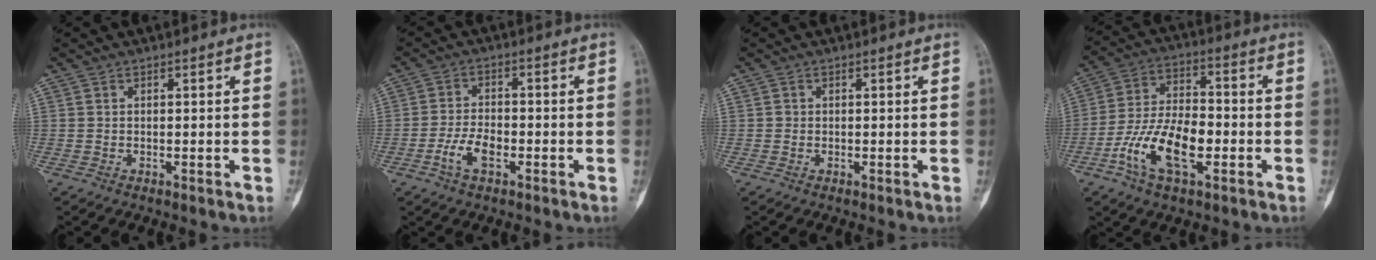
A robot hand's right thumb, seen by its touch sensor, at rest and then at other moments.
{"total": 5.5, "force": [-2.4, 2.7, 4.1], "torque": [-0.079, 0.016, -0.047]}
{"total": 0.5, "force": [0.0, 0.5, 0.1], "torque": [0.001, 0.003, -0.002]}
{"total": 13.8, "force": [-4.6, 6.8, 11.2], "torque": [-0.209, 0.029, -0.087]}